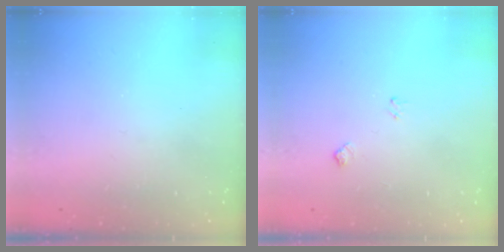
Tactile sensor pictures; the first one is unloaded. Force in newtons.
{"total": 4.7, "press": 4.6, "slide": 0.7}